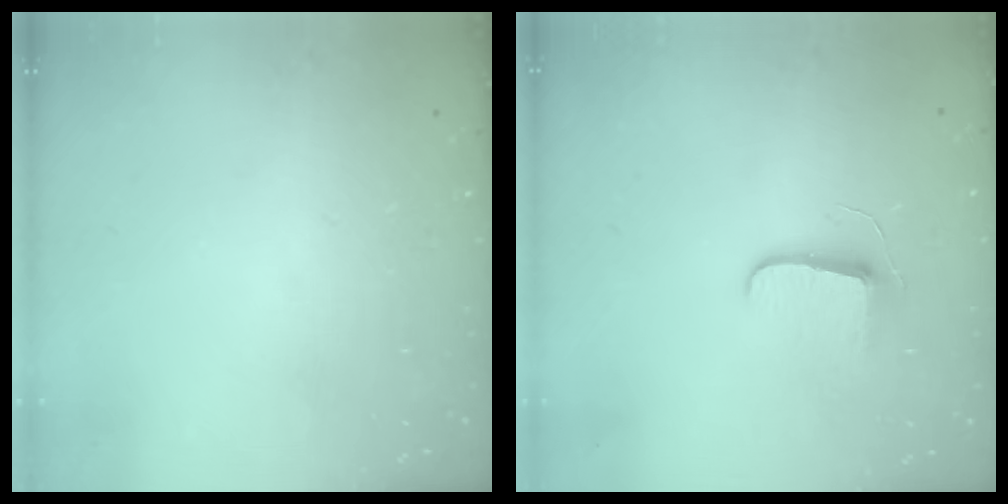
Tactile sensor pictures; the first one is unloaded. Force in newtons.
{"total": 7.3, "press": 7.3, "slide": 0.4}